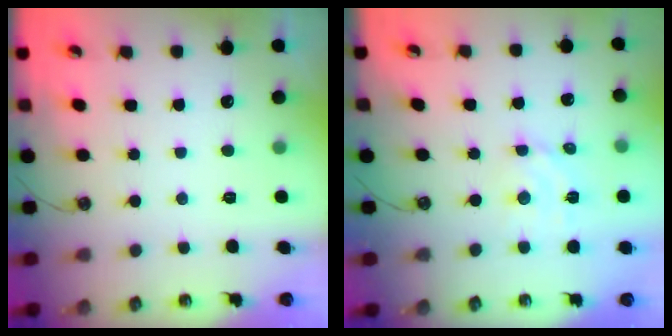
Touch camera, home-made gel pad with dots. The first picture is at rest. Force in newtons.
{"total": 4.8, "press": 4.7, "slide": 0.8}